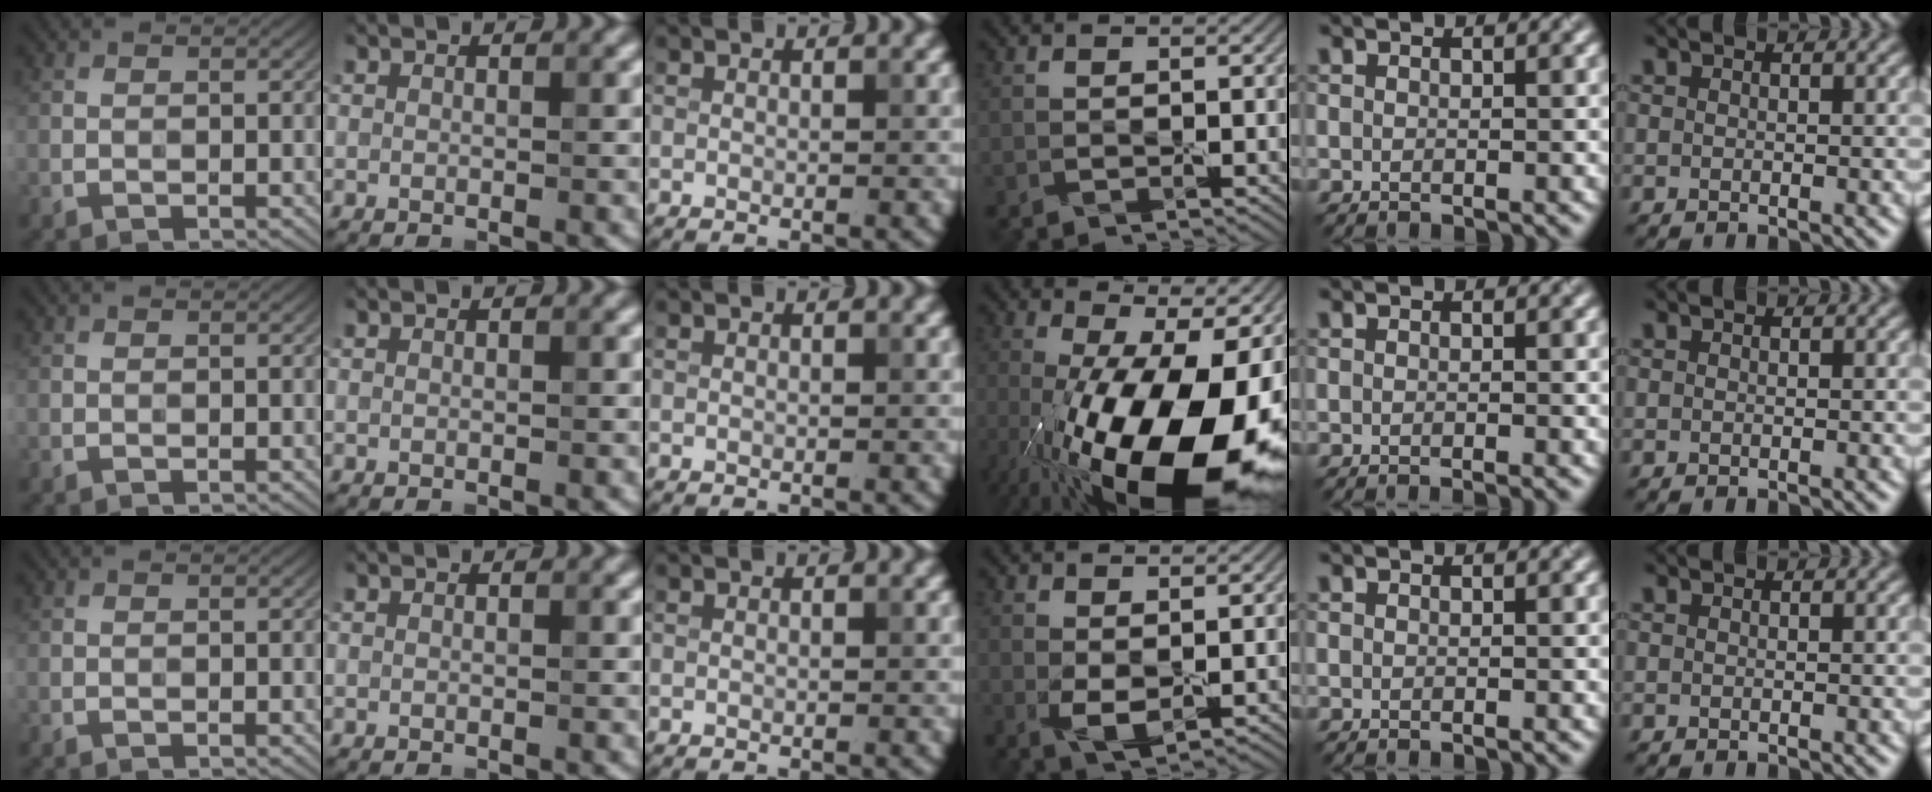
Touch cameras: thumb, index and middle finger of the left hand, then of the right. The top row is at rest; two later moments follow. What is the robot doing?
{"motion": "peel", "object": "cling film"}